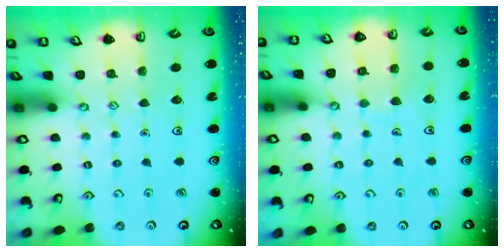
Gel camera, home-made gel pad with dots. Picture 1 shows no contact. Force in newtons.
{"total": 4.4, "press": 4.4, "slide": 0.3}